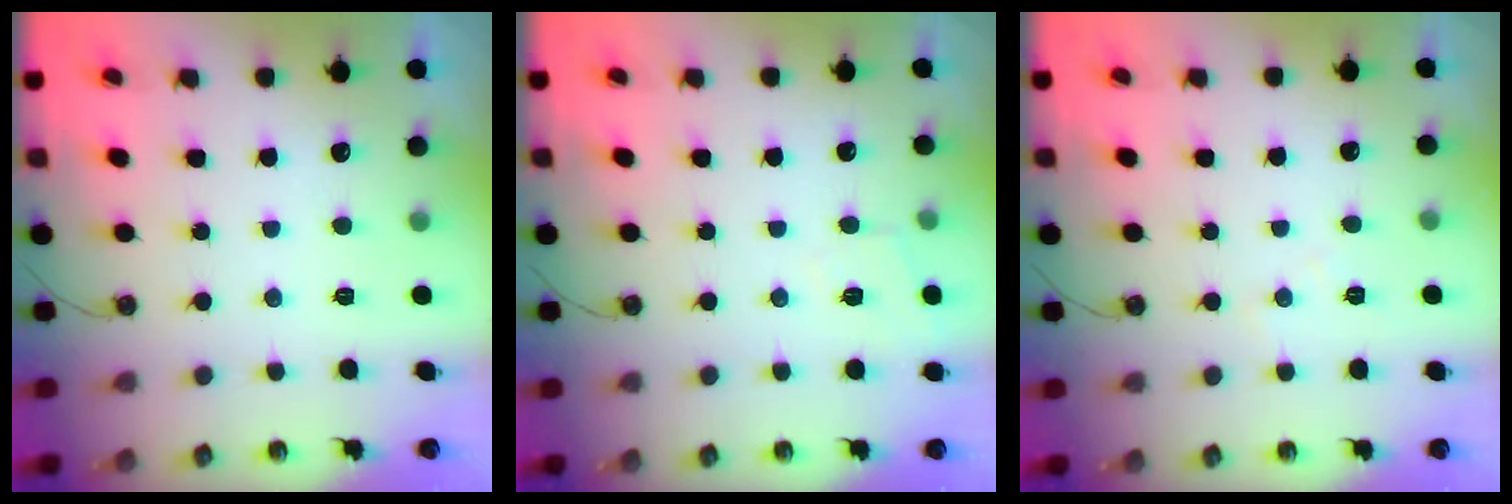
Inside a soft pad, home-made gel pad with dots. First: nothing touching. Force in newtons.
{"total": 4.9, "press": 4.8, "slide": 0.8}
{"total": 4.0, "press": 3.9, "slide": 0.6}